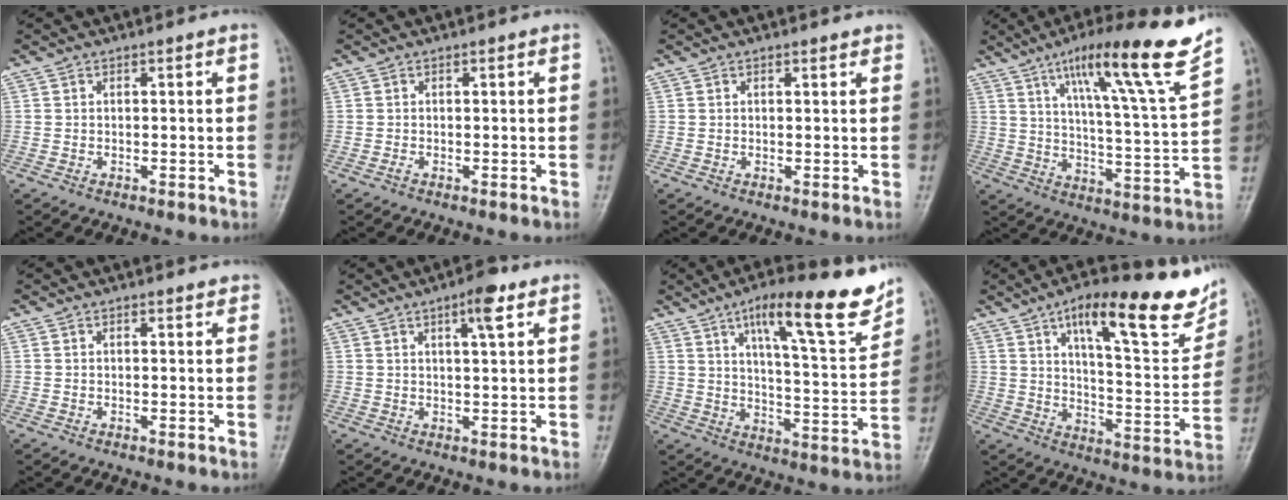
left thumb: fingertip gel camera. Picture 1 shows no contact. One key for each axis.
{"total": 0.0}
{"total": 1.2, "fx": 0.9, "fy": 0.4, "fz": 0.6, "tx": -0.005, "ty": -0.003, "tz": 0.010}
{"total": 18.8, "fx": 12.4, "fy": 0.6, "fz": 14.1, "tx": -0.198, "ty": -0.064, "tz": 0.190}
{"total": 1.4, "fx": 1.1, "fy": 0.5, "fz": 0.6, "tx": -0.002, "ty": -0.003, "tz": 0.010}
{"total": 5.1, "fx": 2.8, "fy": 1.2, "fz": 4.1, "tx": -0.059, "ty": -0.010, "tz": 0.040}
{"total": 18.5, "fx": 11.9, "fy": 4.1, "fz": 13.6, "tx": -0.169, "ty": -0.059, "tz": 0.181}
{"total": 23.1, "fx": 13.6, "fy": 7.1, "fz": 17.2, "tx": -0.201, "ty": -0.044, "tz": 0.203}